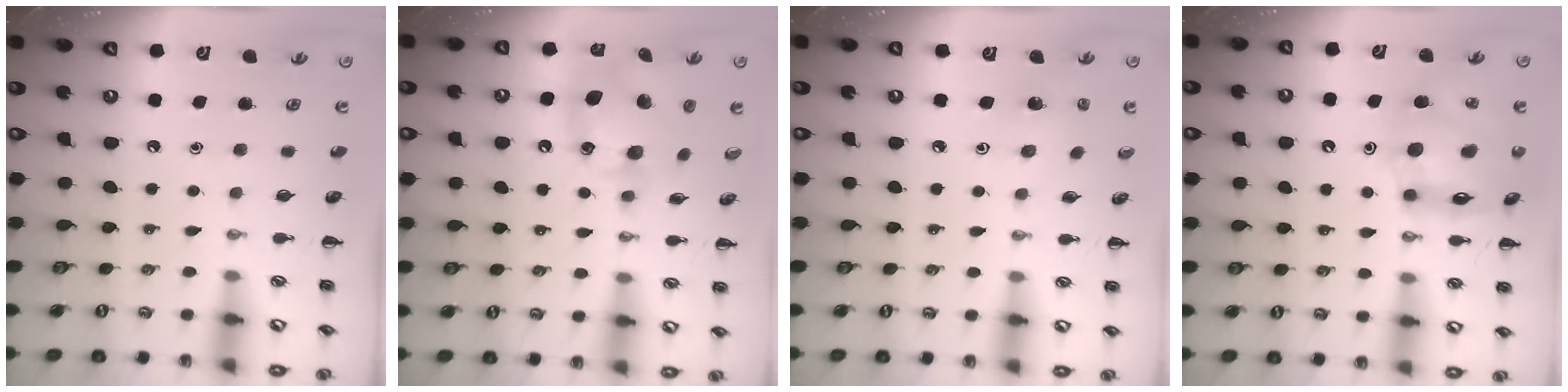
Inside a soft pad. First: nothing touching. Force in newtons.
{"total": 13.7, "press": 13.6, "slide": 1.7}
{"total": 2.4, "press": 2.2, "slide": 0.8}
{"total": 12.0, "press": 11.6, "slide": 3.1}